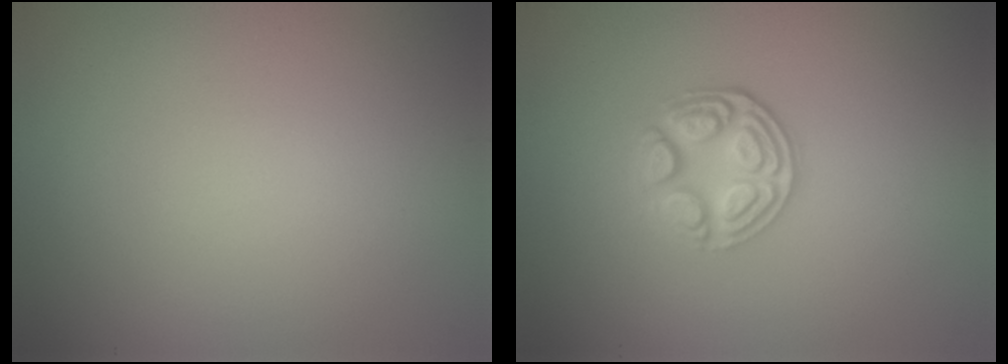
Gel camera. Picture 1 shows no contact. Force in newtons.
{"total": 3.7, "press": 3.1, "slide": 2.2}